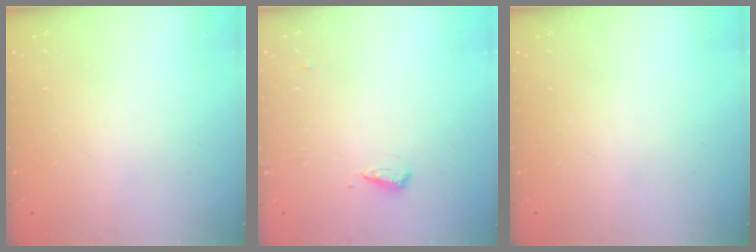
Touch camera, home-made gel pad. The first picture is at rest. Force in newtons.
{"total": 8.3, "press": 8.3, "slide": 0.9}
{"total": 0.0}